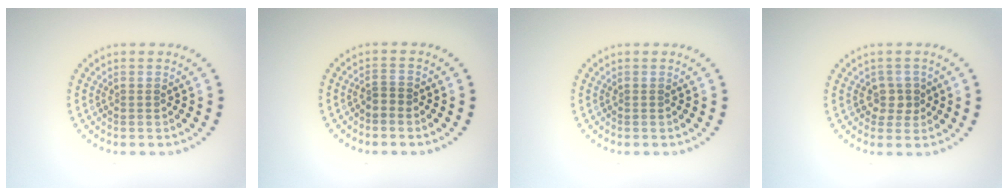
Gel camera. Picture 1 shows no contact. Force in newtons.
{"total": 0.8, "press": 0.6, "slide": 0.6}
{"total": 0.0}
{"total": 1.7, "press": 1.5, "slide": 0.8}